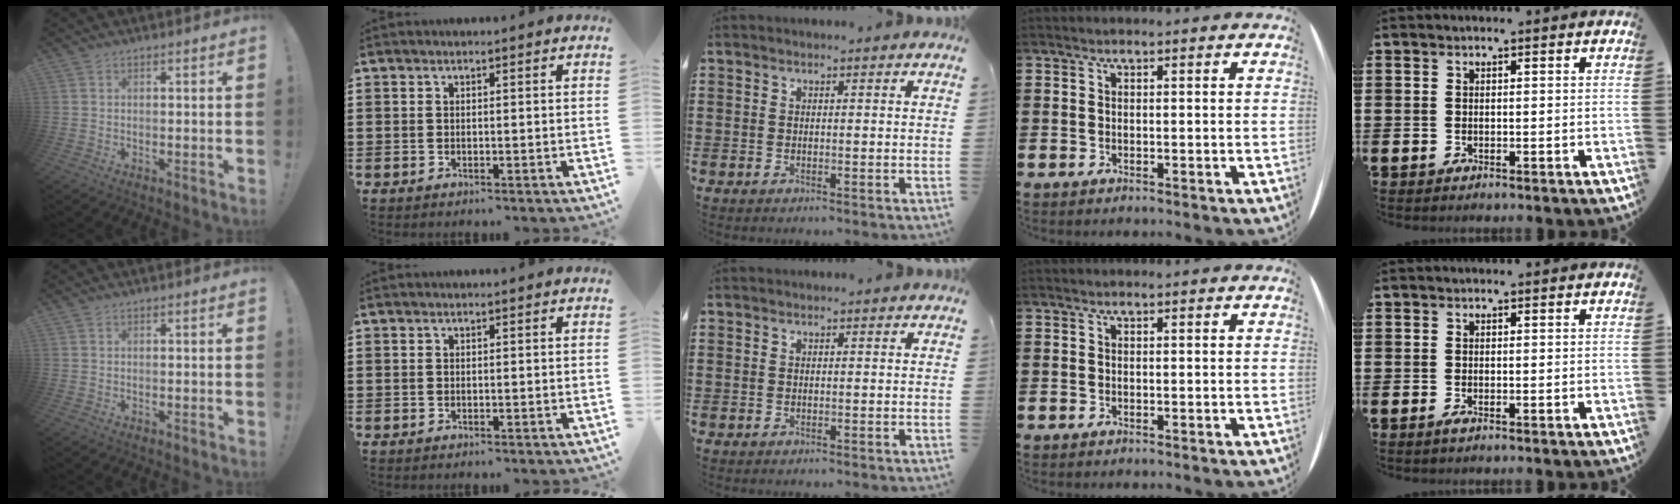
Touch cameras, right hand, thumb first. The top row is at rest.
{"little": {"total": 0.7, "force": [-0.2, 0.1, 0.6], "torque": [-0.011, -0.002, -0.004]}}